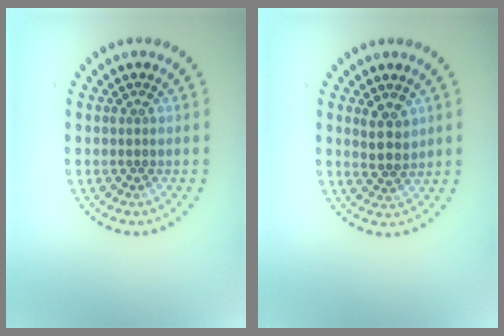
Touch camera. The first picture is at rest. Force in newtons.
{"total": 2.3, "press": 2.0, "slide": 1.0}